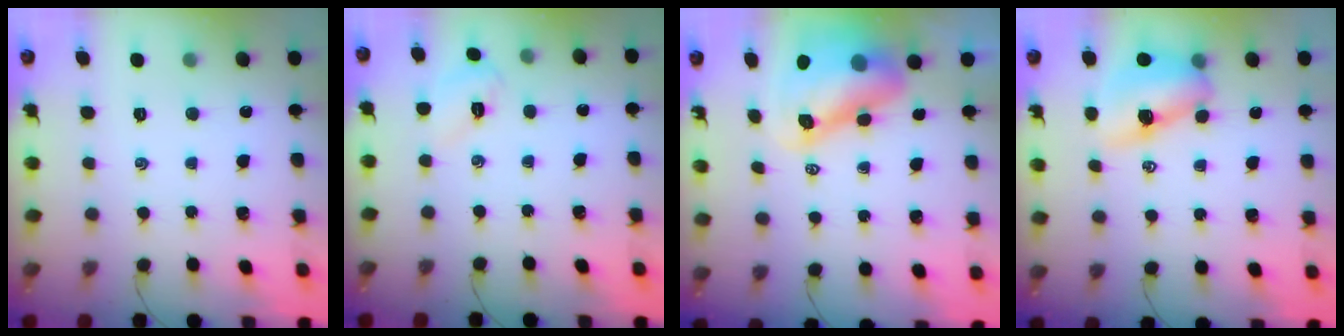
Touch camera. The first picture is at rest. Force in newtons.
{"total": 3.9, "press": 3.8, "slide": 1.0}
{"total": 10.4, "press": 9.9, "slide": 3.0}
{"total": 9.9, "press": 9.8, "slide": 1.7}